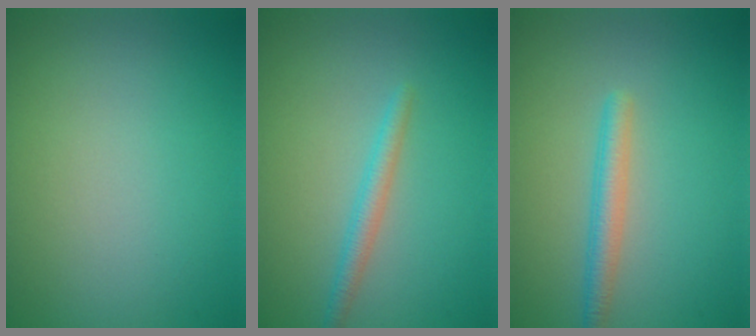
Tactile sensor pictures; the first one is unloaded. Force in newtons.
{"total": 1.8, "press": 1.8, "slide": 0.0}
{"total": 2.3, "press": 2.3, "slide": 0.1}